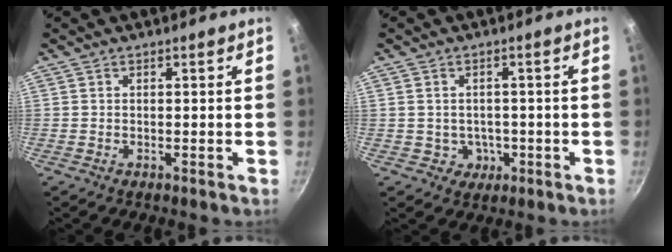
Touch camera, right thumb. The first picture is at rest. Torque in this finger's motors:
{"motor_torque": [-0.59, 0.04, -0.27, -0.33, 0.04]}